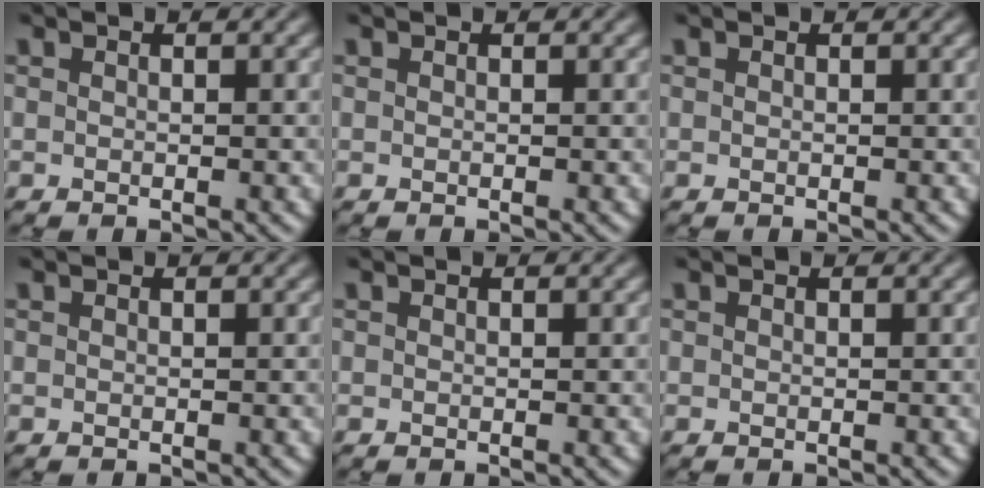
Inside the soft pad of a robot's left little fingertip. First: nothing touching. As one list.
[{"total": 0.0}, {"total": 0.0}, {"total": 0.0}, {"total": 0.0}, {"total": 0.0}]